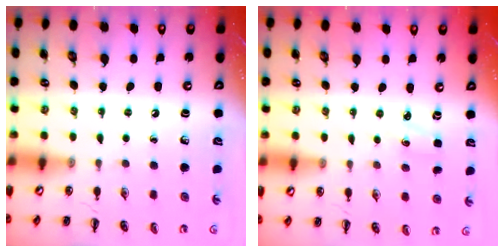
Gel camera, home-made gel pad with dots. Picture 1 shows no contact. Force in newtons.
{"total": 2.0, "press": 1.9, "slide": 0.6}